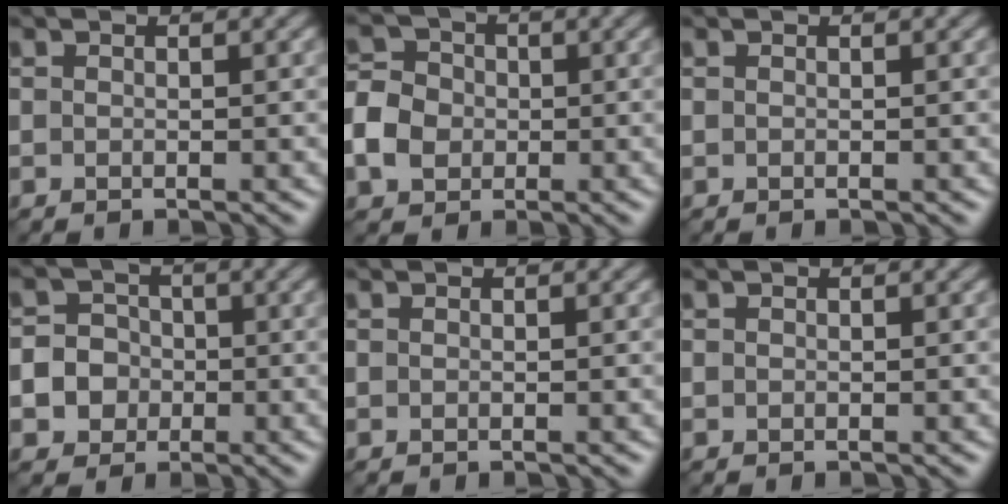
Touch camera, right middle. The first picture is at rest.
{"total": 4.4, "force": [-0.9, 3.8, 2.1], "torque": [-0.047, 0.006, -0.022]}
{"total": 0.0}
{"total": 6.2, "force": [-1.6, 5.8, 1.5], "torque": [-0.013, 0.005, -0.053]}
{"total": 0.0}
{"total": 0.0}